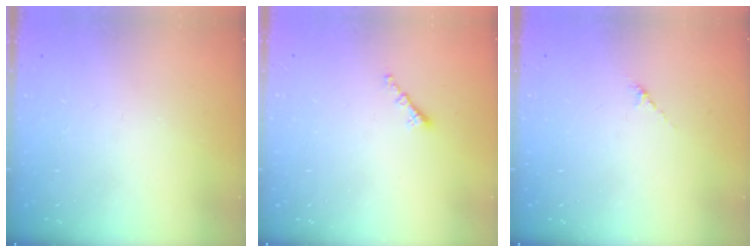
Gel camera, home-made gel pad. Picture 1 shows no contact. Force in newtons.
{"total": 1.3, "press": 1.2, "slide": 0.5}
{"total": 2.7, "press": 2.7, "slide": 0.7}